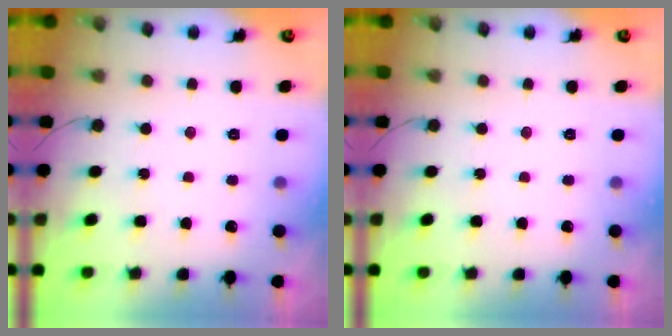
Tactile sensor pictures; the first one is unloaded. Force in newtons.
{"total": 0.0}